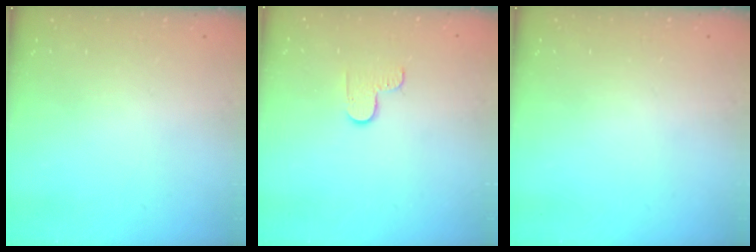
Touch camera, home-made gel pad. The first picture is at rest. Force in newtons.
{"total": 4.2, "press": 4.2, "slide": 0.5}
{"total": 0.0}